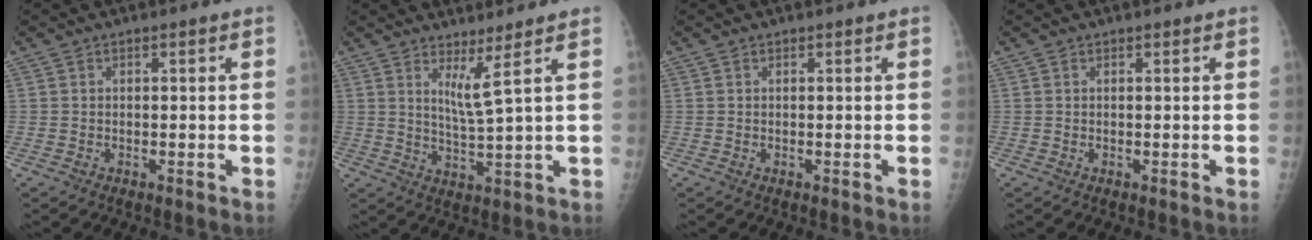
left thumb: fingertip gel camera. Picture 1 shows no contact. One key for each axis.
{"total": 4.4, "fx": 2.4, "fy": -1.1, "fz": 3.5, "tx": -0.070, "ty": -0.041, "tz": 0.051}
{"total": 0.0}
{"total": 0.0}